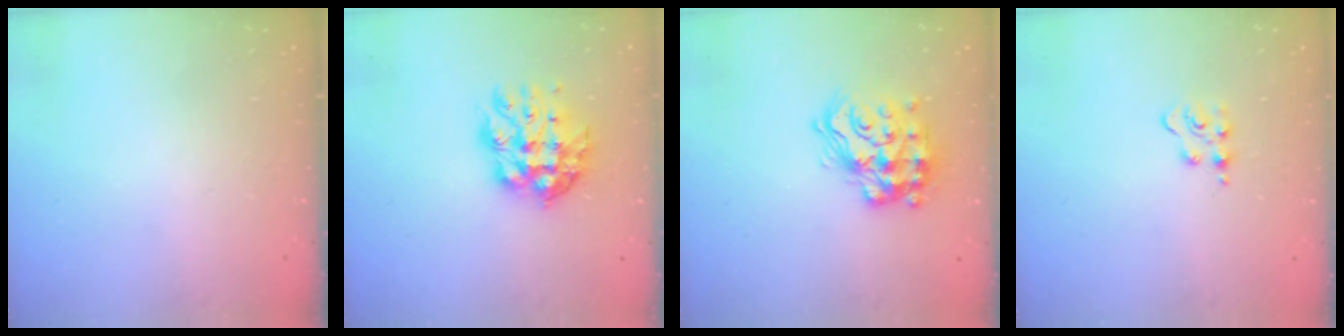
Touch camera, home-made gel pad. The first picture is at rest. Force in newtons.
{"total": 11.8, "press": 11.7, "slide": 1.1}
{"total": 17.5, "press": 17.5, "slide": 1.2}
{"total": 3.5, "press": 3.5, "slide": 0.4}